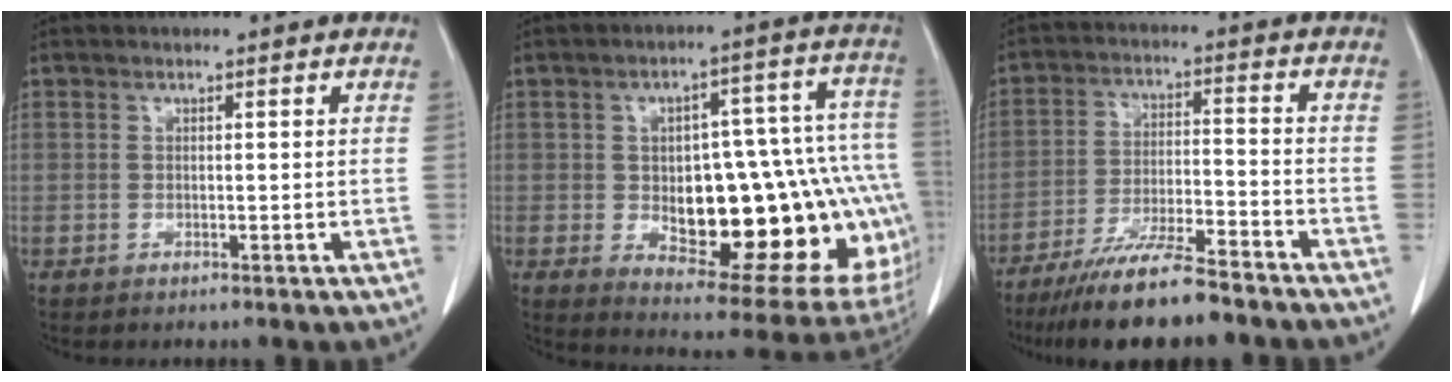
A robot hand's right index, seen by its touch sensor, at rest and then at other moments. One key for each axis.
{"total": 29.1, "fx": -4.0, "fy": 10.0, "fz": 27.0, "tx": -0.298, "ty": 0.034, "tz": -0.026}
{"total": 12.4, "fx": -10.2, "fy": 1.0, "fz": 6.9, "tx": -0.114, "ty": -0.023, "tz": -0.172}